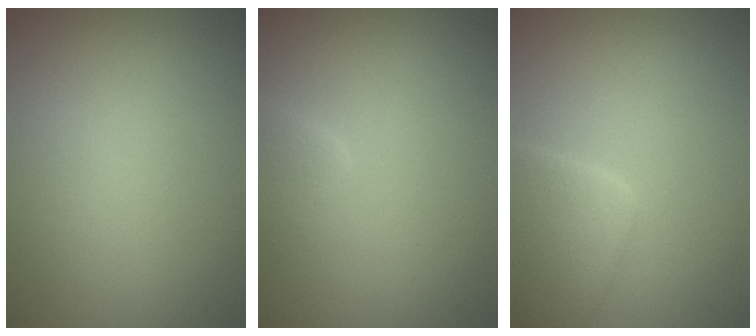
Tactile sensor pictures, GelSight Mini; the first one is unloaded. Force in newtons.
{"total": 1.9, "press": 1.9, "slide": 0.0}
{"total": 3.7, "press": 3.7, "slide": 0.2}